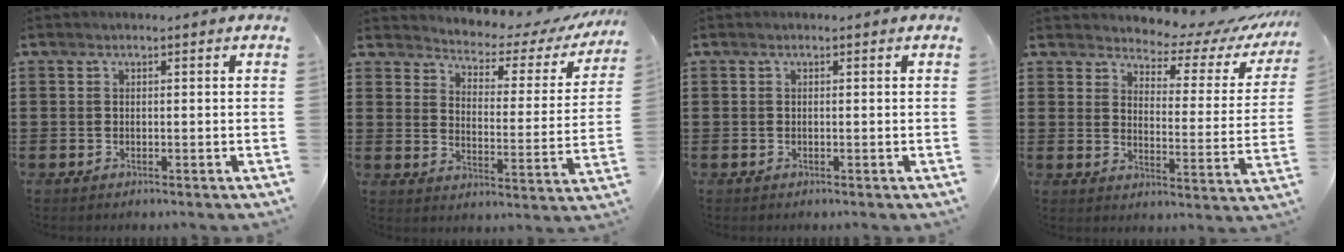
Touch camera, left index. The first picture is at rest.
{"total": 2.9, "force": [2.6, 1.0, 0.9], "torque": [-0.038, -0.022, 0.034]}
{"total": 0.0}
{"total": 5.2, "force": [4.9, 1.3, 1.1], "torque": [-0.036, -0.041, 0.079]}